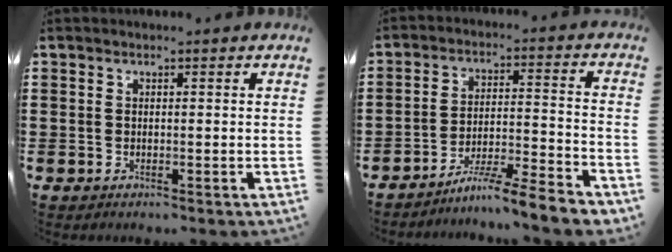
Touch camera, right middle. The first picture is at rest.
{"total": 7.5, "force": [-6.9, -0.5, 2.9], "torque": [-0.053, -0.012, -0.136]}